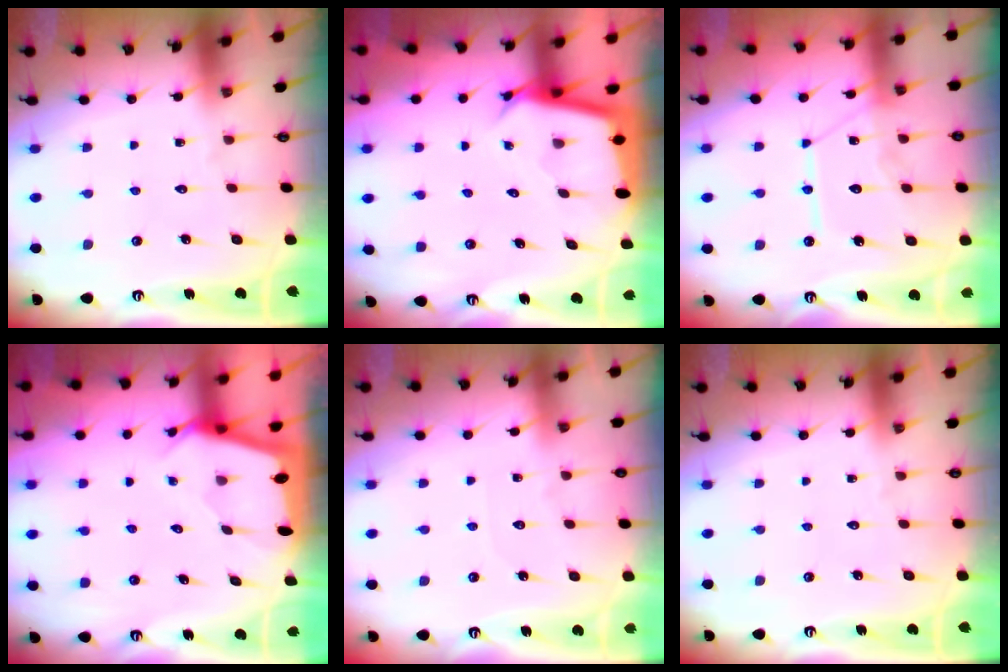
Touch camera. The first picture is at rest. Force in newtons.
{"total": 2.9, "press": 2.9, "slide": 0.1}
{"total": 12.5, "press": 12.4, "slide": 1.1}
{"total": 1.9, "press": 1.9, "slide": 0.1}
{"total": 2.7, "press": 2.7, "slide": 0.3}
{"total": 0.0}